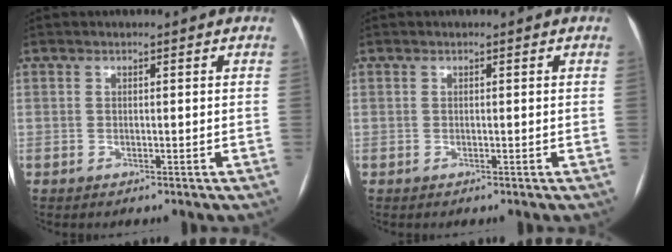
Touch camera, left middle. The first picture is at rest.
{"total": 0.0}